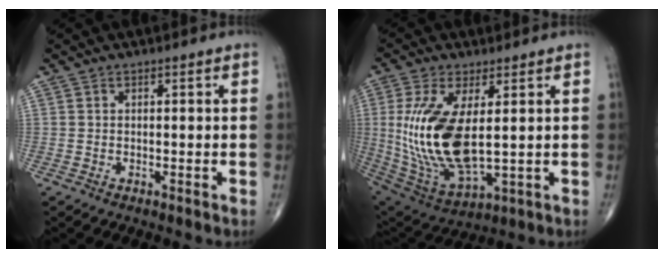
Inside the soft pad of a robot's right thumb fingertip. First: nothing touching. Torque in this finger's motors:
{"motor_torque": [-0.24, 1.11, 1.41, 0.40, 0.39]}